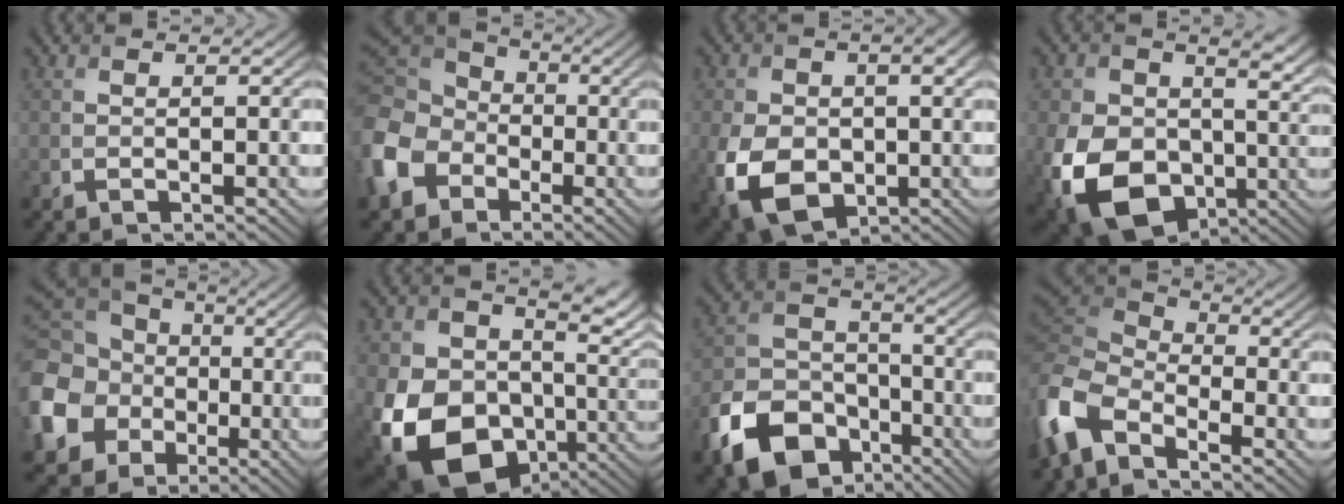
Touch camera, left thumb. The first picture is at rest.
{"total": 14.5, "force": [-3.9, 12.0, 7.2], "torque": [-0.236, -0.024, -0.098]}
{"total": 12.5, "force": [-1.8, 8.5, 9.0], "torque": [-0.202, -0.031, -0.026]}
{"total": 17.0, "force": [-0.5, 12.6, 11.4], "torque": [-0.223, -0.042, 0.003]}
{"total": 18.3, "force": [-3.2, 16.2, 7.9], "torque": [-0.263, -0.028, -0.096]}
{"total": 17.0, "force": [-0.7, 12.4, 11.7], "torque": [-0.237, -0.029, -0.006]}
{"total": 13.8, "force": [-7.7, 9.2, 6.9], "torque": [-0.171, -0.028, -0.149]}
{"total": 10.1, "force": [-5.4, 5.0, 6.9], "torque": [-0.181, -0.014, -0.121]}